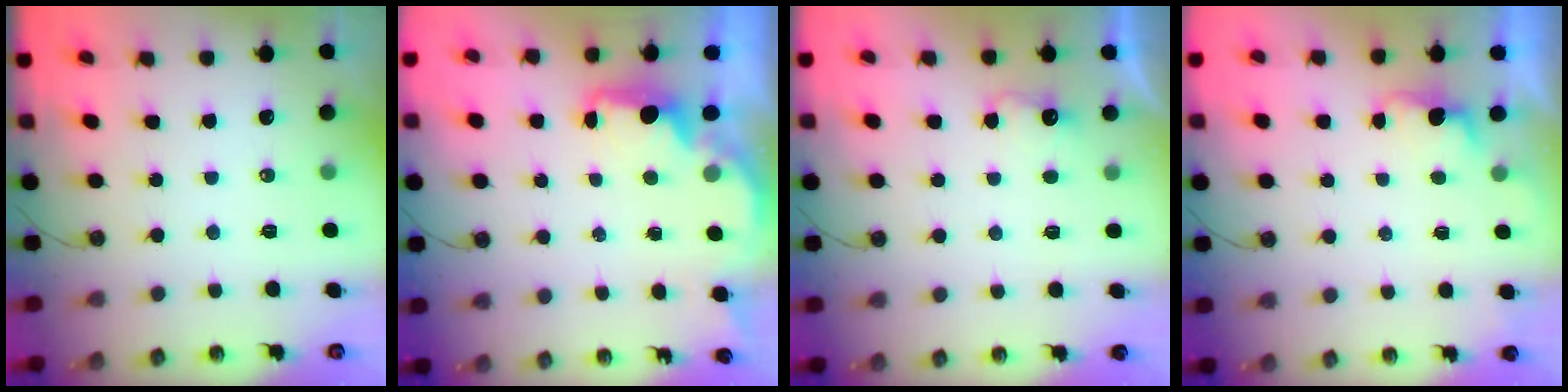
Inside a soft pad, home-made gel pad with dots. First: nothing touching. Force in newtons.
{"total": 2.2, "press": 2.1, "slide": 0.8}
{"total": 3.2, "press": 3.1, "slide": 0.9}
{"total": 1.2, "press": 0.9, "slide": 0.7}